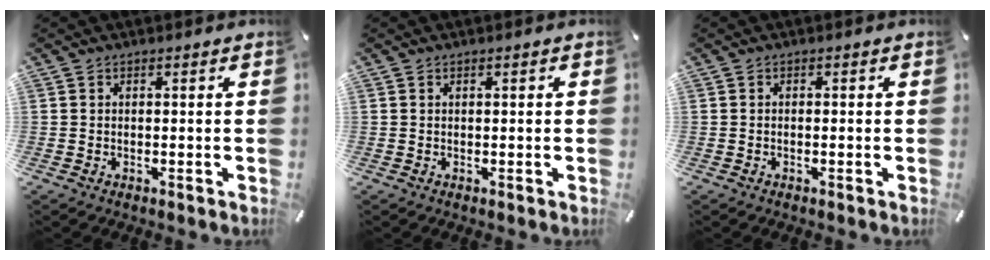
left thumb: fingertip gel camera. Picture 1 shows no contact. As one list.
[{"total": 0.5, "force": [0.1, 0.2, 0.5], "torque": [-0.008, 0.004, 0.000]}, {"total": 0.5, "force": [-0.4, 0.1, 0.3], "torque": [-0.007, -0.001, -0.007]}]